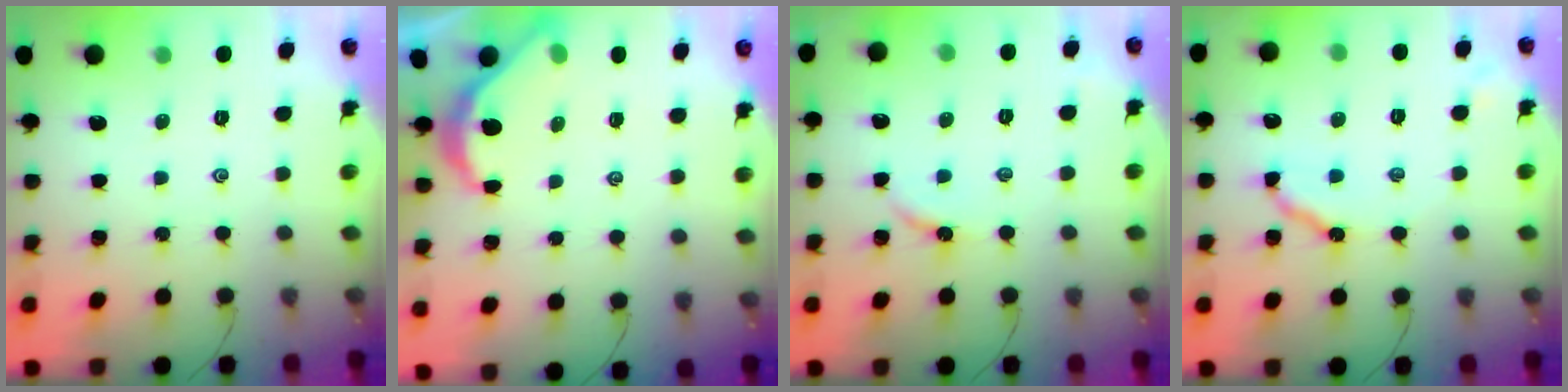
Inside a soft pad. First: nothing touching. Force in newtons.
{"total": 4.5, "press": 4.5, "slide": 0.3}
{"total": 3.1, "press": 3.1, "slide": 0.5}
{"total": 9.7, "press": 9.6, "slide": 1.0}